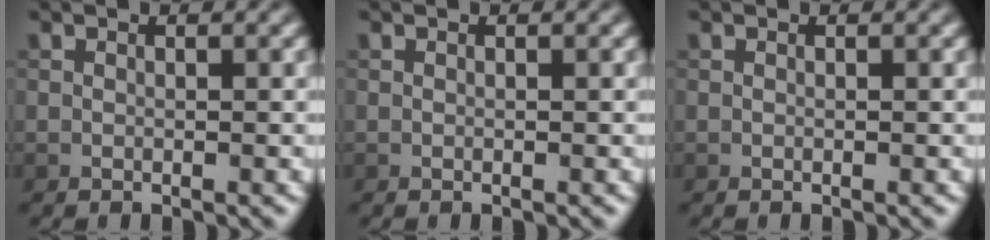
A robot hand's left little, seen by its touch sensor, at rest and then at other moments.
{"total": 0.0}
{"total": 0.0}